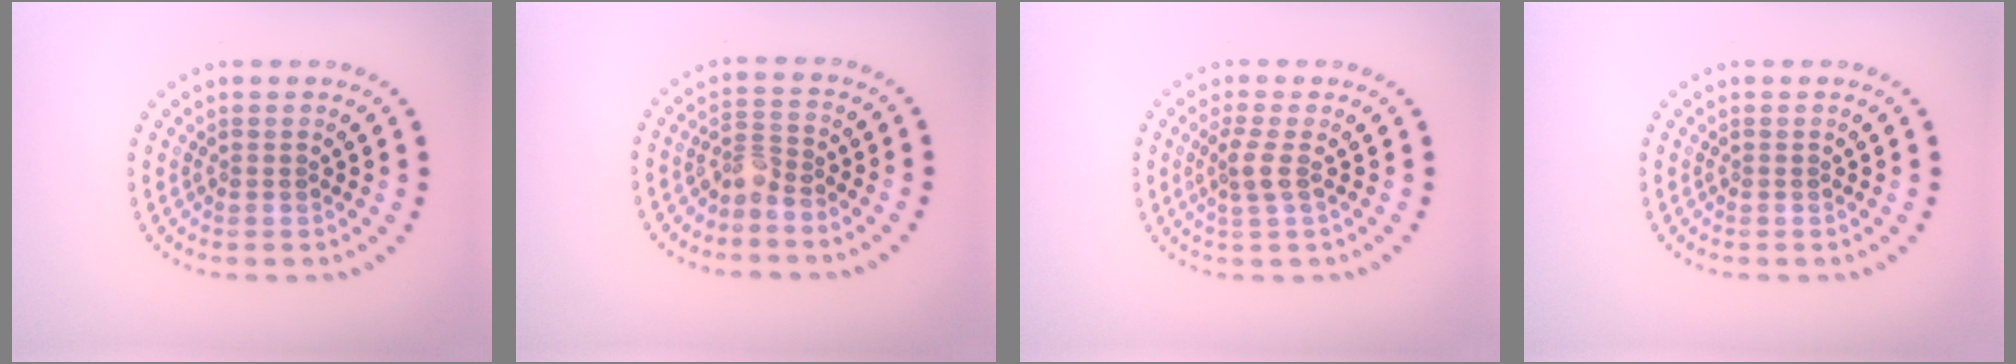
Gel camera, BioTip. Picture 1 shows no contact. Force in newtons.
{"total": 2.1, "press": 1.5, "slide": 1.4}
{"total": 1.9, "press": 1.5, "slide": 1.2}
{"total": 0.0}